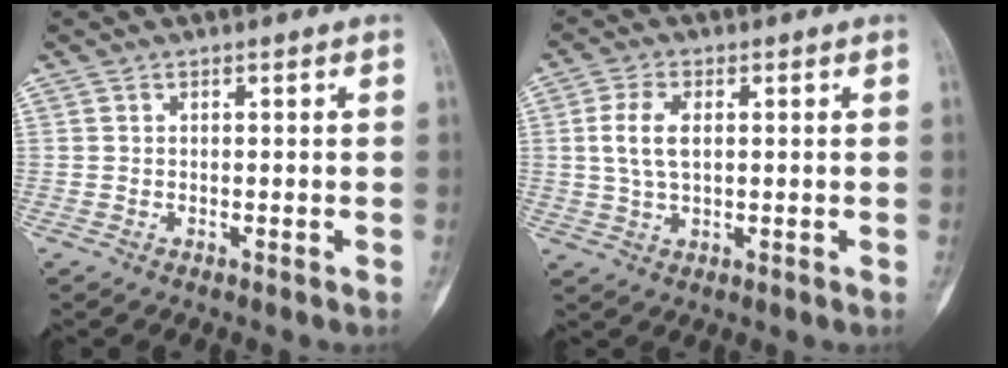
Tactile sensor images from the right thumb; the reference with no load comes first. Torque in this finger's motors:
{"motor_torque": [0.42, 0.41, 0.41, -0.21, 0.21]}